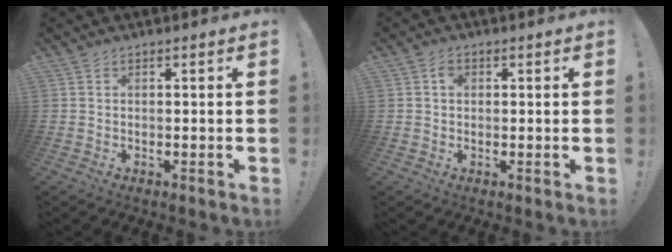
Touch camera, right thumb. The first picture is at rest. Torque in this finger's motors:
{"motor_torque": [0.20, 0.14, 0.04, -0.03, 0.00]}